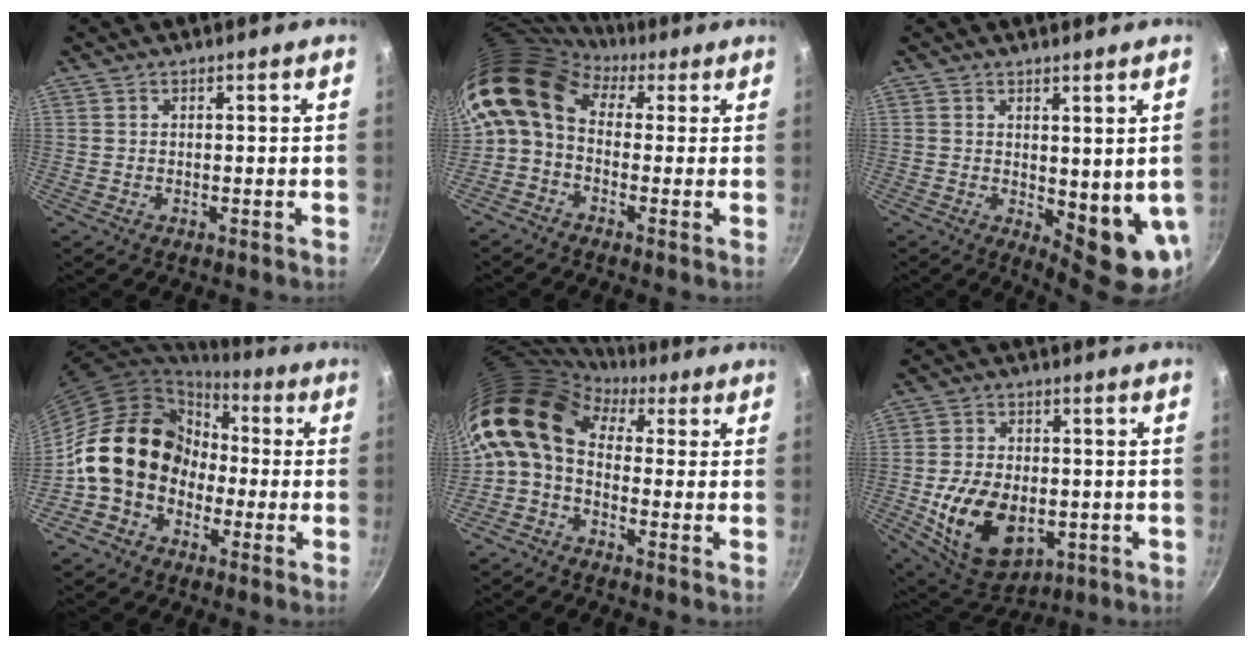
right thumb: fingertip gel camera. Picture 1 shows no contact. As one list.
[{"total": 13.0, "force": [1.8, 9.5, 8.7], "torque": [-0.169, 0.033, 0.005]}, {"total": 8.6, "force": [0.6, 3.5, 7.8], "torque": [-0.085, -0.021, 0.018]}, {"total": 15.5, "force": [-1.5, 12.6, 8.9], "torque": [-0.108, 0.050, -0.037]}, {"total": 13.8, "force": [1.5, 9.5, 9.9], "torque": [-0.187, 0.027, 0.000]}, {"total": 15.9, "force": [-3.2, 10.4, 11.5], "torque": [-0.182, 0.002, -0.037]}]